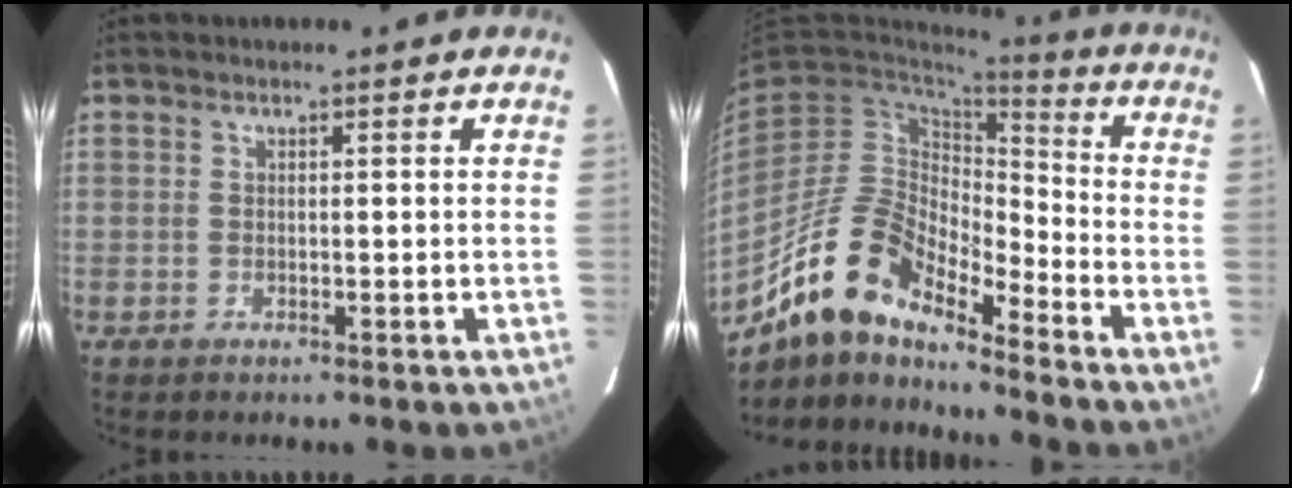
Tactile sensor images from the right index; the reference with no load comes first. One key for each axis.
{"total": 15.5, "fx": -12.2, "fy": 4.9, "fz": 8.1, "tx": -0.151, "ty": -0.003, "tz": -0.241}